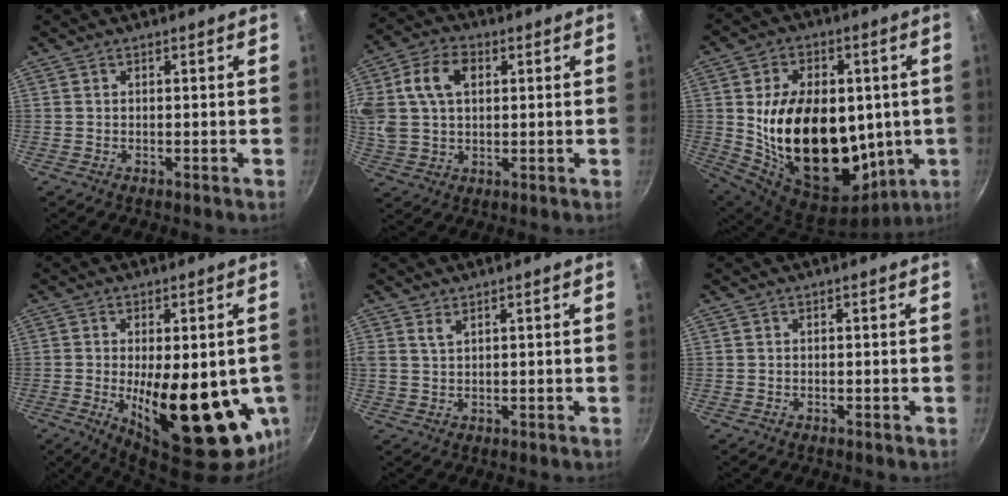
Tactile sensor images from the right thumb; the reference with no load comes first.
{"total": 16.4, "force": [4.0, 11.6, 10.9], "torque": [-0.233, 0.029, 0.069]}
{"total": 28.0, "force": [0.9, 17.9, 21.5], "torque": [-0.335, -0.017, 0.030]}
{"total": 21.2, "force": [-3.3, 8.3, 19.2], "torque": [-0.248, -0.022, -0.033]}
{"total": 1.9, "force": [1.2, 0.9, 1.2], "torque": [-0.021, -0.006, 0.024]}
{"total": 0.0}